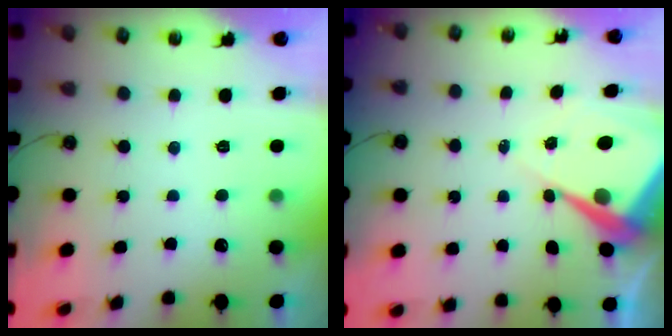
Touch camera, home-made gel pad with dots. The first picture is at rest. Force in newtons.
{"total": 8.5, "press": 8.5, "slide": 0.7}